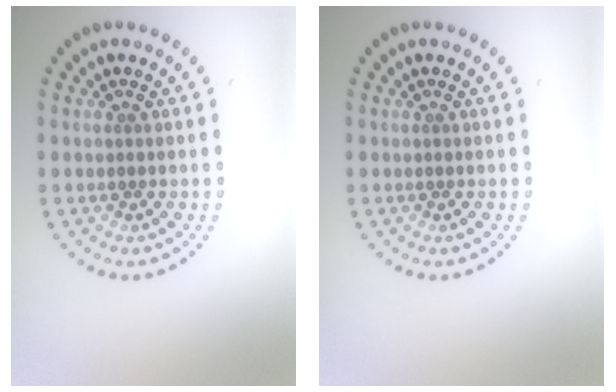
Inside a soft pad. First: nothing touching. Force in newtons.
{"total": 0.0}